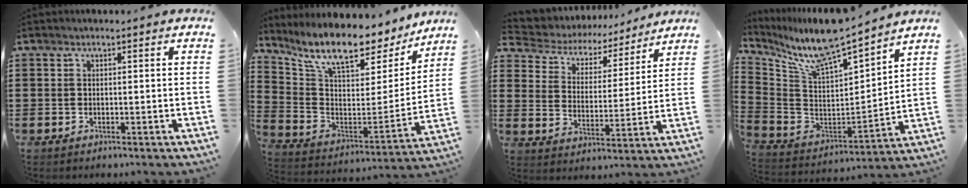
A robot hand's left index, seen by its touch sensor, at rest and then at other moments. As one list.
[{"total": 11.2, "force": [9.0, 3.0, 5.9], "torque": [-0.139, -0.066, 0.154]}, {"total": 4.5, "force": [4.2, 1.6, 0.8], "torque": [-0.044, -0.029, 0.064]}, {"total": 10.0, "force": [8.8, 0.9, 4.7], "torque": [-0.130, -0.068, 0.148]}]